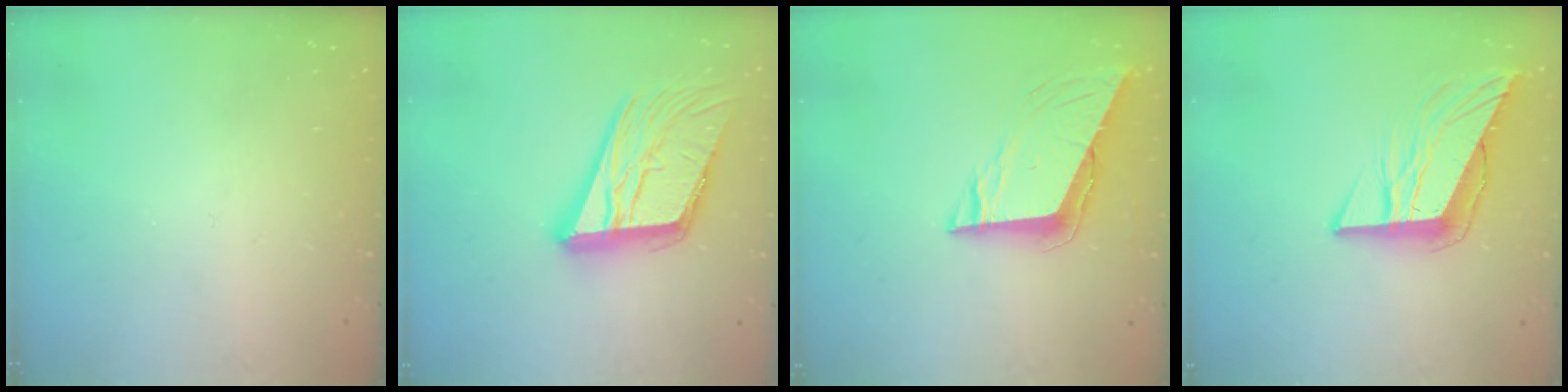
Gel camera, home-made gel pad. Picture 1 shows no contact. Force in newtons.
{"total": 19.1, "press": 18.9, "slide": 2.6}
{"total": 8.3, "press": 8.2, "slide": 0.4}
{"total": 9.9, "press": 9.9, "slide": 0.8}